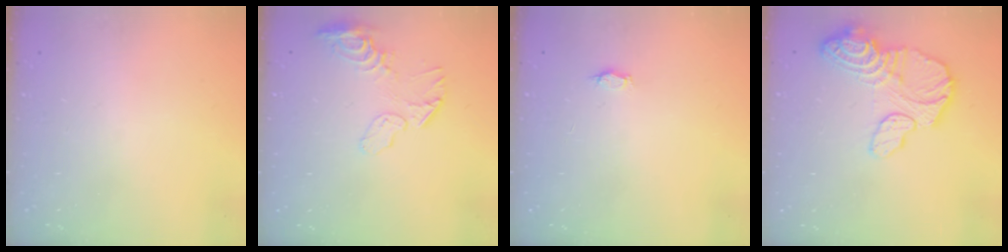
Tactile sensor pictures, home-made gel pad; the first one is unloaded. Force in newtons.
{"total": 10.3, "press": 10.2, "slide": 1.1}
{"total": 2.2, "press": 2.2, "slide": 0.3}
{"total": 17.3, "press": 17.2, "slide": 1.6}